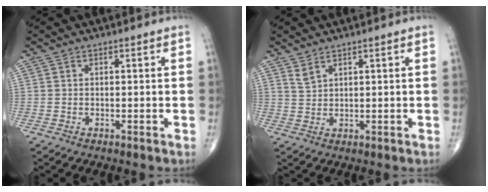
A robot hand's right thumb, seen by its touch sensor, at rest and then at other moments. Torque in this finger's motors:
{"motor_torque": [-0.38, 0.44, -0.14, 0.14, 0.07]}